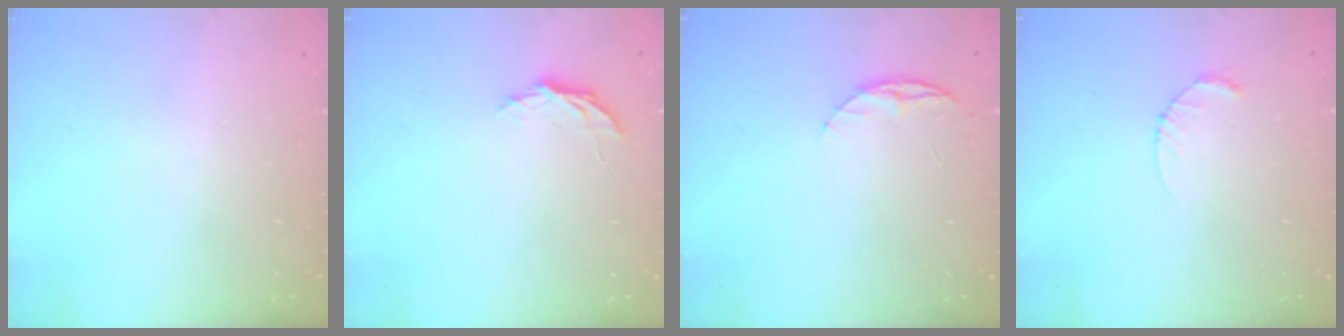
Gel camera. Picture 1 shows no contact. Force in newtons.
{"total": 5.1, "press": 5.1, "slide": 0.4}
{"total": 5.2, "press": 5.1, "slide": 0.6}
{"total": 2.6, "press": 2.6, "slide": 0.4}